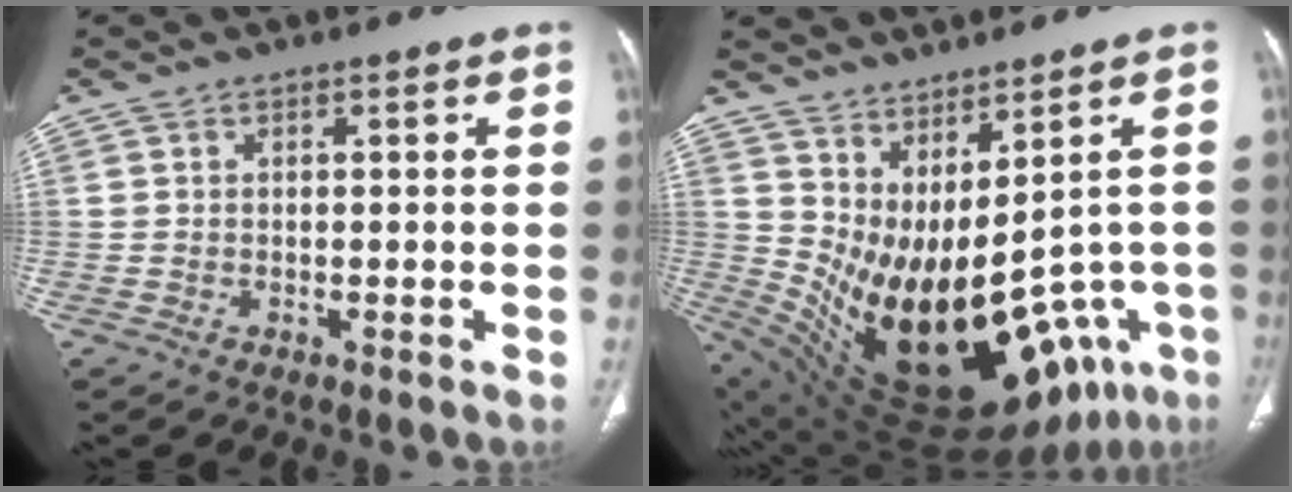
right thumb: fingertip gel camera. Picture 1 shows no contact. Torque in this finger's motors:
{"motor_torque": [0.90, 4.10, 1.54, 1.24, 0.64]}